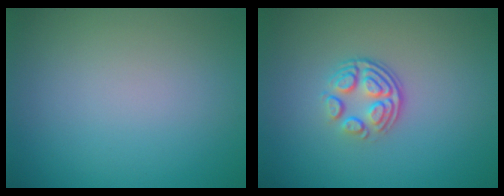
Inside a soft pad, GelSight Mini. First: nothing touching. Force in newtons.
{"total": 3.7, "press": 2.6, "slide": 2.7}